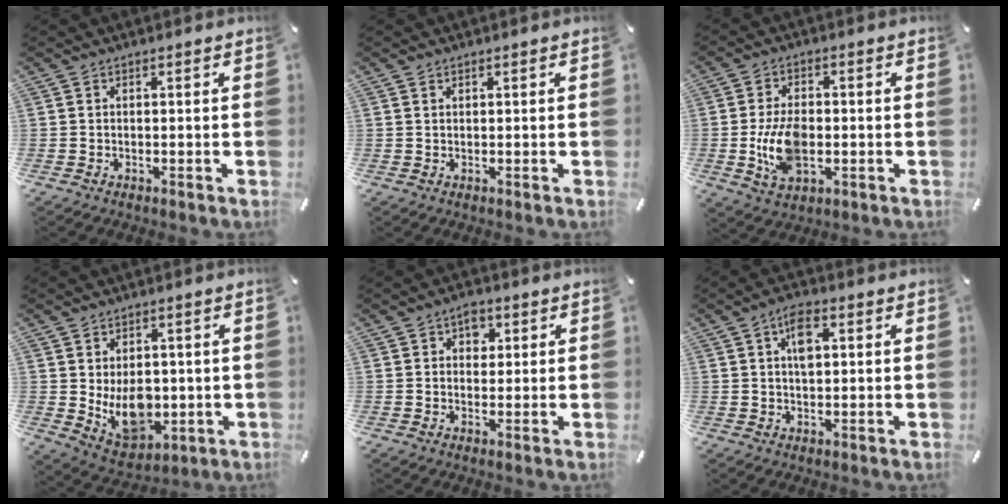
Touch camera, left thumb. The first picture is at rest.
{"total": 0.7, "force": [0.4, 0.5, 0.3], "torque": [-0.005, 0.000, 0.008]}
{"total": 10.3, "force": [-1.3, 6.4, 8.0], "torque": [-0.156, -0.004, -0.024]}
{"total": 11.1, "force": [-0.5, 8.4, 7.2], "torque": [-0.105, -0.008, -0.003]}
{"total": 4.1, "force": [1.3, 3.1, 2.4], "torque": [-0.018, -0.004, 0.015]}
{"total": 5.6, "force": [1.5, 3.1, 4.5], "torque": [-0.070, 0.000, 0.019]}